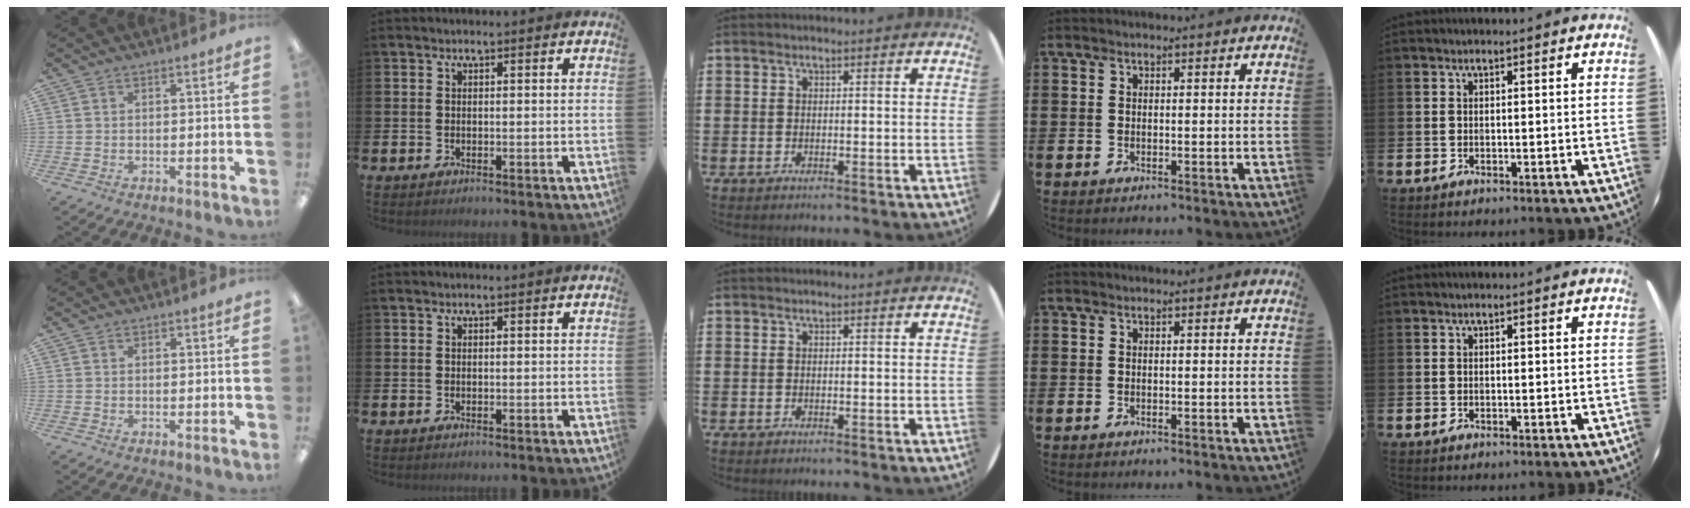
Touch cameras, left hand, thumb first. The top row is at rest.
{}